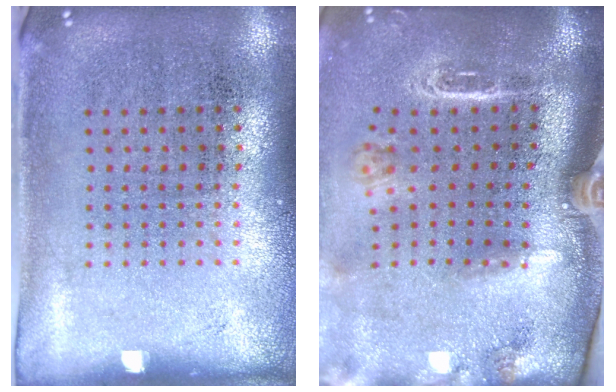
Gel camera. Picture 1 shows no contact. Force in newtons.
{"total": 3.0, "press": 2.1, "slide": 2.1}